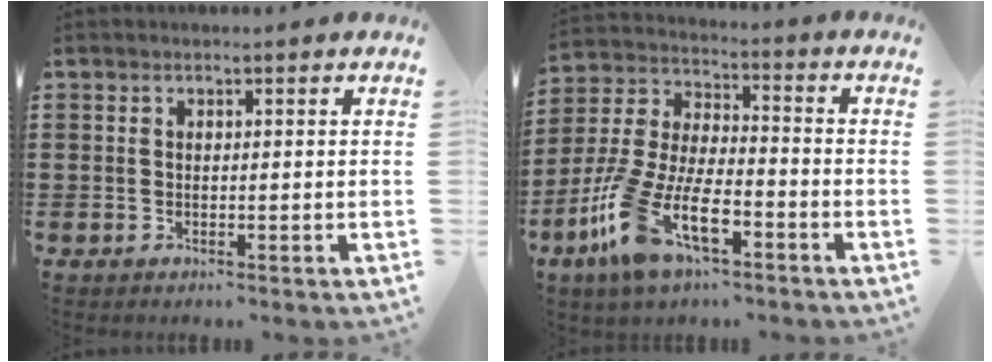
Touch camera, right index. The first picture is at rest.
{"total": 12.6, "force": [-6.4, 4.9, 9.6], "torque": [-0.236, -0.010, -0.130]}